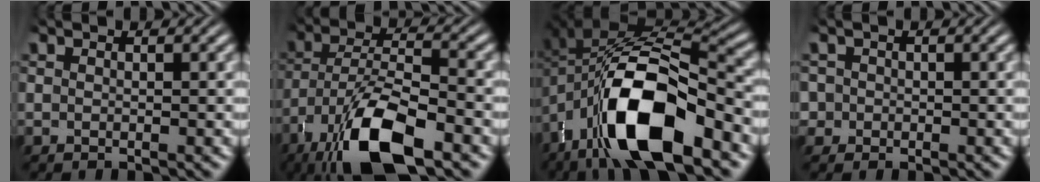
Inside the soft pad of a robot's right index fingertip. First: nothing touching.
{"total": 8.5, "force": [-2.9, 3.6, 7.1], "torque": [-0.138, -0.021, -0.038]}
{"total": 13.5, "force": [-3.9, 7.6, 10.4], "torque": [-0.211, -0.034, -0.052]}
{"total": 2.7, "force": [-0.7, 2.6, 0.3], "torque": [-0.017, -0.011, -0.015]}